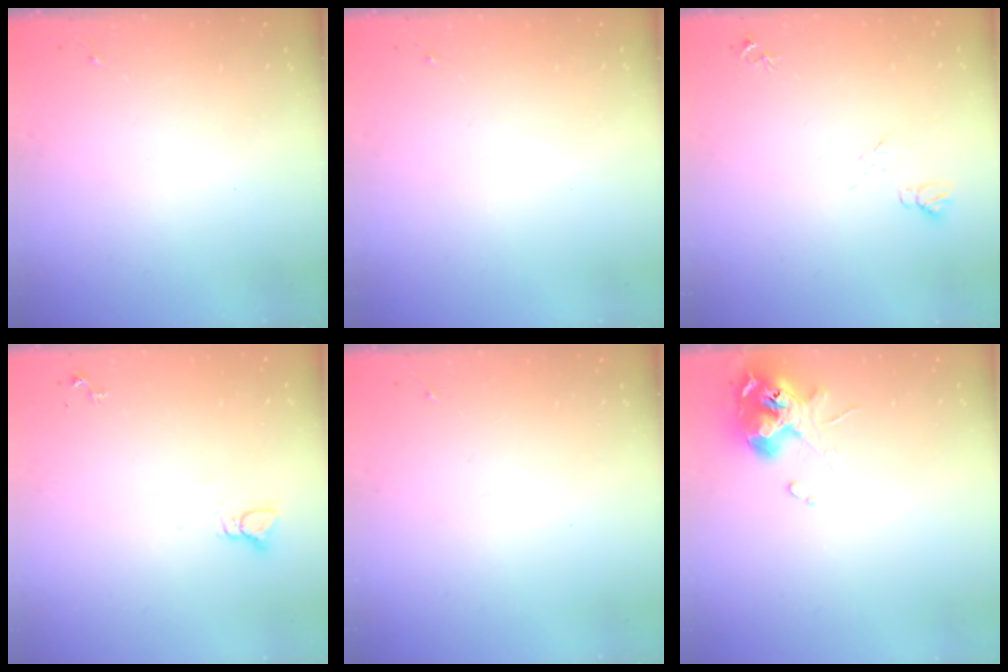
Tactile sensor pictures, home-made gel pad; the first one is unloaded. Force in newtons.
{"total": 0.0}
{"total": 6.7, "press": 6.7, "slide": 0.7}
{"total": 2.2, "press": 2.2, "slide": 0.1}
{"total": 0.0}
{"total": 11.6, "press": 11.5, "slide": 1.5}